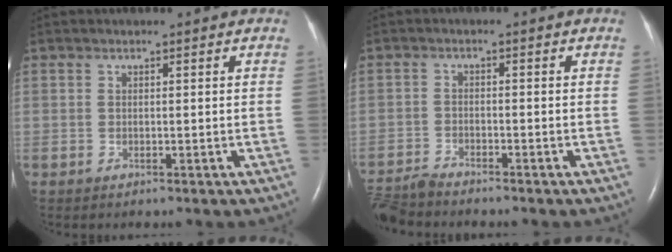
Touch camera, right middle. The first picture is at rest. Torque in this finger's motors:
{"motor_torque": [-0.04, -0.03, -0.02, 0.00]}